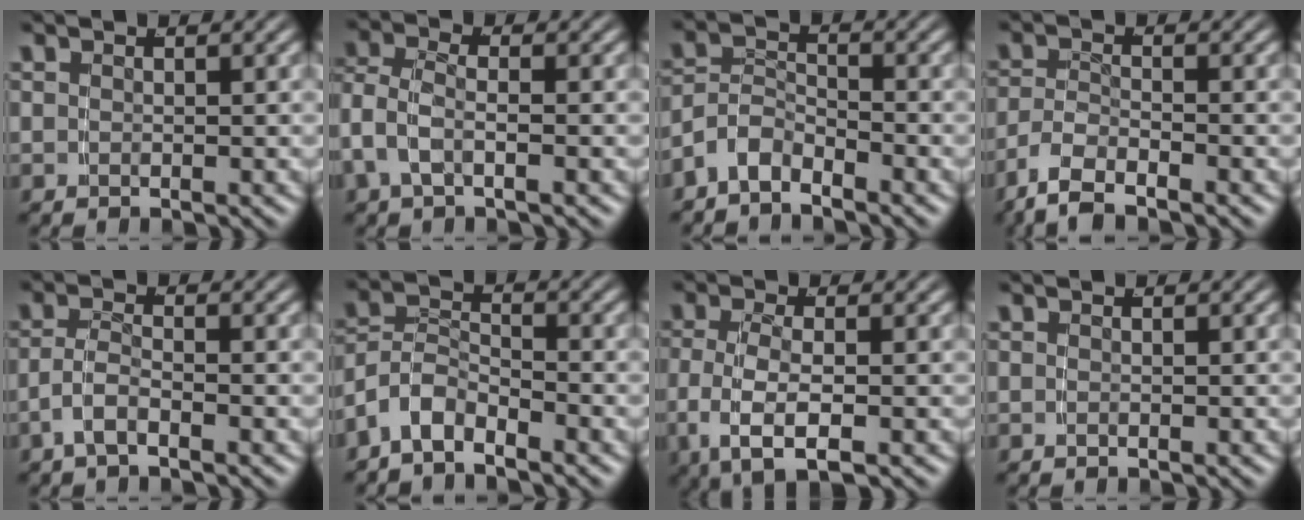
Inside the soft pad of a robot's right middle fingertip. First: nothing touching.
{"total": 3.6, "force": [-0.6, 2.4, 2.5], "torque": [-0.071, -0.017, -0.008]}
{"total": 4.8, "force": [-3.1, 3.3, 1.7], "torque": [-0.035, -0.012, -0.058]}
{"total": 4.6, "force": [-3.0, 2.4, 2.5], "torque": [-0.066, -0.019, -0.045]}
{"total": 2.5, "force": [-1.6, 0.8, 1.7], "torque": [-0.038, -0.009, -0.026]}
{"total": 6.5, "force": [-3.3, 5.1, 2.3], "torque": [-0.061, -0.016, -0.065]}
{"total": 5.7, "force": [-1.4, 3.0, 4.7], "torque": [-0.109, -0.017, -0.014]}
{"total": 0.0}